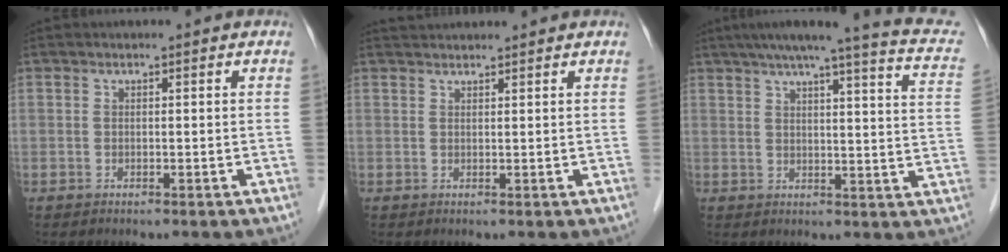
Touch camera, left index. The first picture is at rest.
{"total": 3.1, "force": [3.0, 0.1, 0.5], "torque": [-0.008, 0.033, 0.053]}
{"total": 17.4, "force": [13.2, 1.5, 11.3], "torque": [-0.158, 0.007, 0.146]}